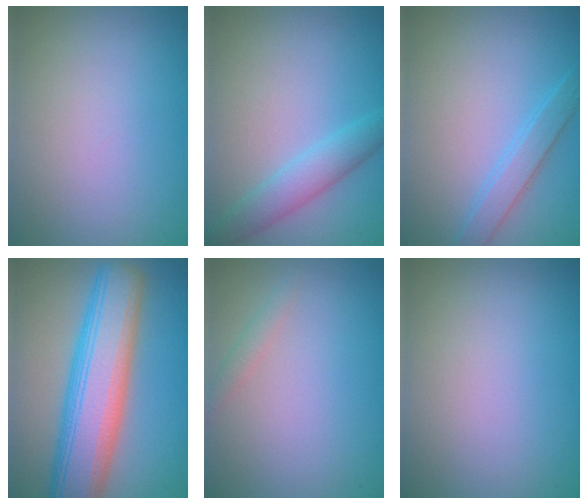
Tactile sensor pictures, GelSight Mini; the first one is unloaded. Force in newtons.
{"total": 3.0, "press": 3.0, "slide": 0.1}
{"total": 2.2, "press": 2.1, "slide": 0.2}
{"total": 10.4, "press": 10.4, "slide": 0.4}
{"total": 1.0, "press": 1.0, "slide": 0.0}
{"total": 0.0}